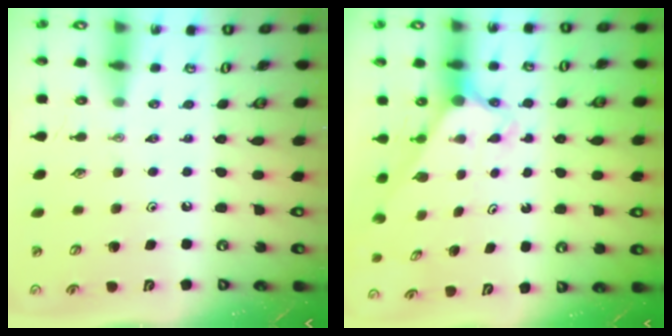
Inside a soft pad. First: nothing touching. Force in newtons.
{"total": 2.6, "press": 2.6, "slide": 0.2}